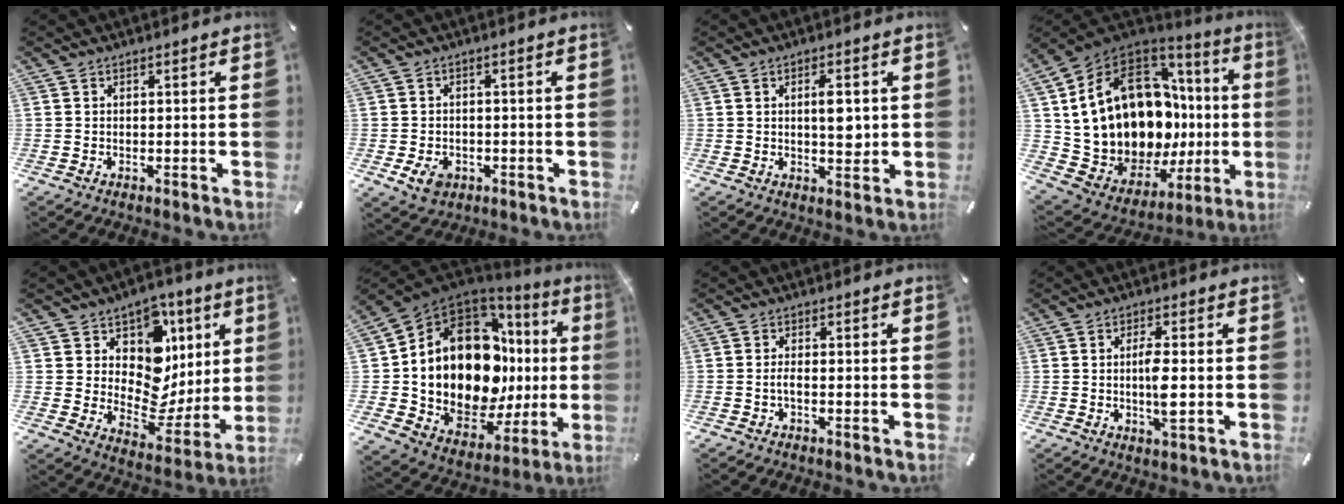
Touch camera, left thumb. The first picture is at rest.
{"total": 4.8, "force": [-1.8, 3.8, 2.4], "torque": [-0.042, 0.004, -0.034]}
{"total": 5.8, "force": [0.8, 2.6, 5.1], "torque": [-0.069, -0.007, 0.006]}
{"total": 21.3, "force": [3.0, 14.7, 15.1], "torque": [-0.252, -0.080, 0.112]}
{"total": 12.7, "force": [4.9, 10.5, 5.1], "torque": [-0.055, -0.065, 0.091]}
{"total": 20.9, "force": [4.3, 12.6, 16.1], "torque": [-0.332, -0.073, 0.086]}
{"total": 1.8, "force": [-0.8, 0.4, 1.6], "torque": [-0.036, -0.002, -0.016]}
{"total": 5.6, "force": [-0.2, 1.1, 5.4], "torque": [-0.105, -0.005, -0.008]}